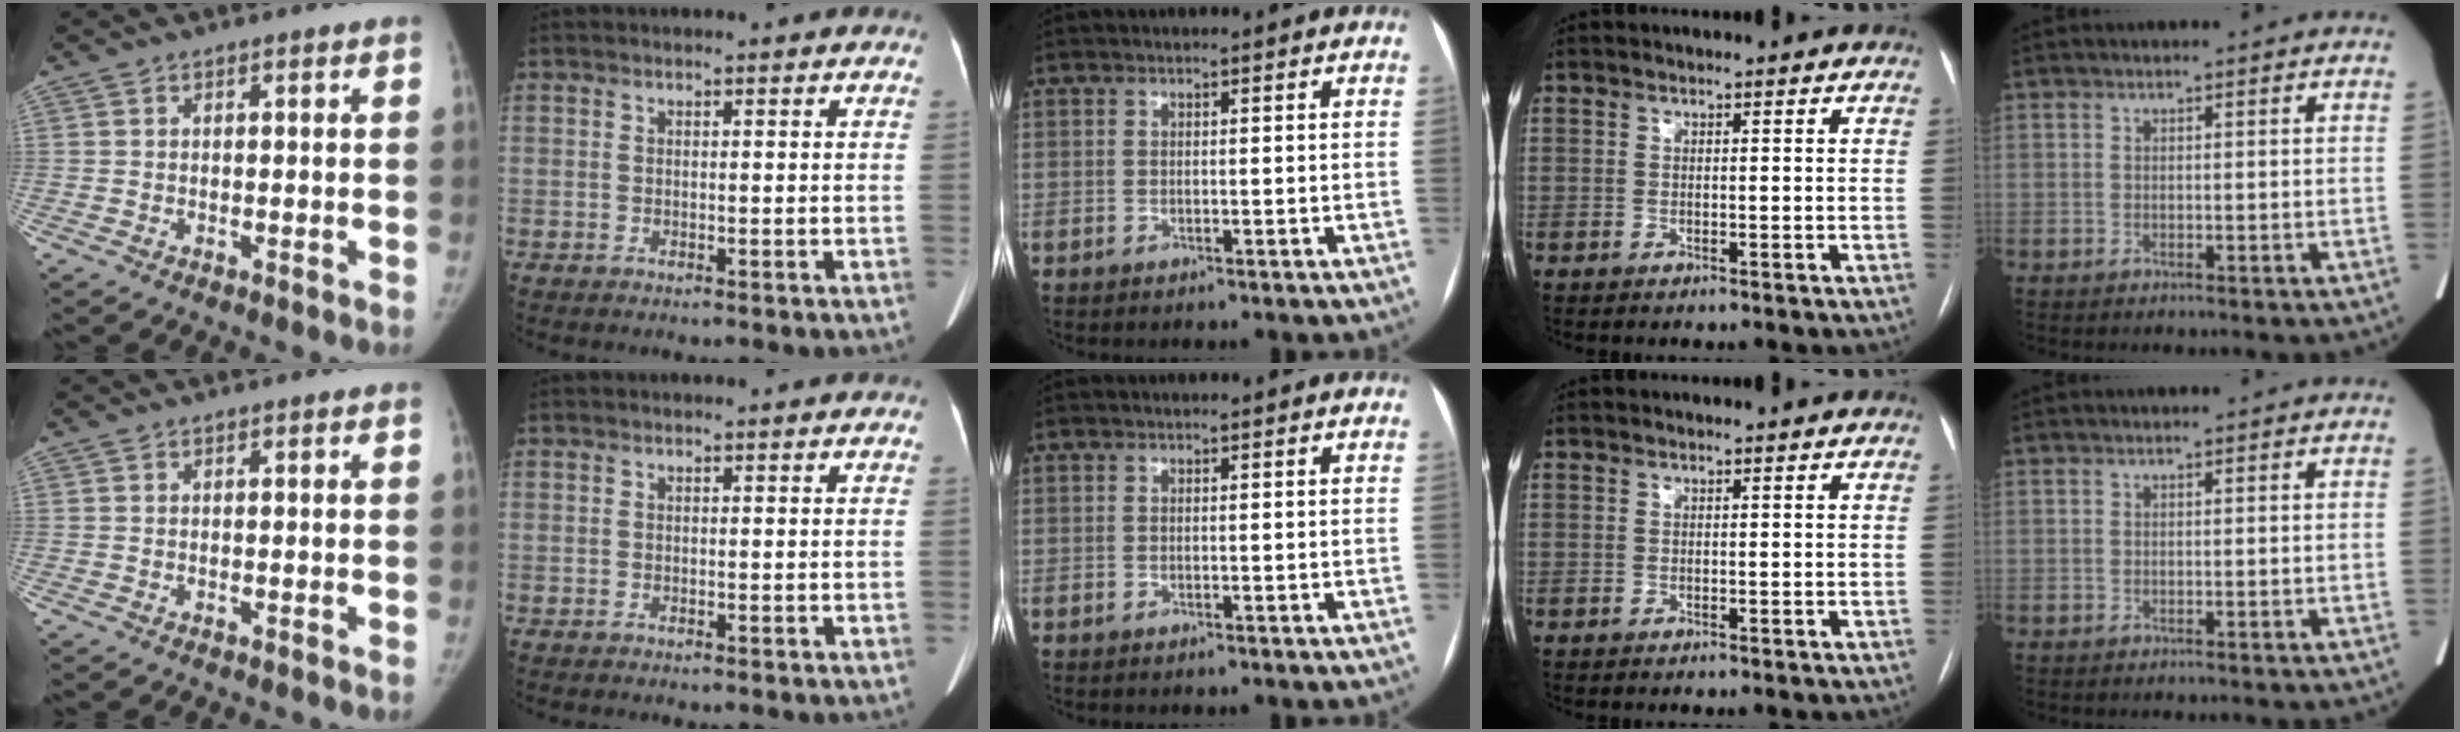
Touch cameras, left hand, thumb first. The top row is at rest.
{}